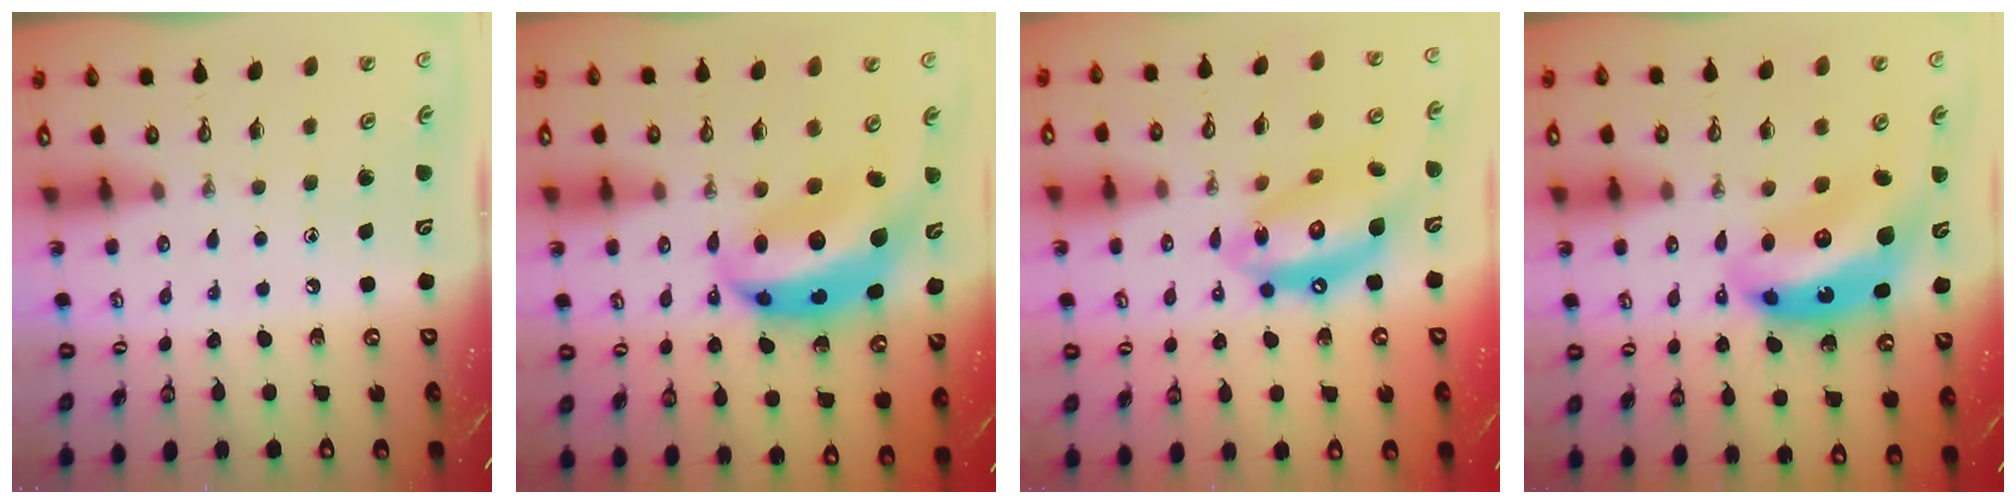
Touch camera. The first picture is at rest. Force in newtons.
{"total": 12.4, "press": 12.4, "slide": 1.2}
{"total": 15.8, "press": 15.7, "slide": 1.7}
{"total": 14.0, "press": 14.0, "slide": 1.5}